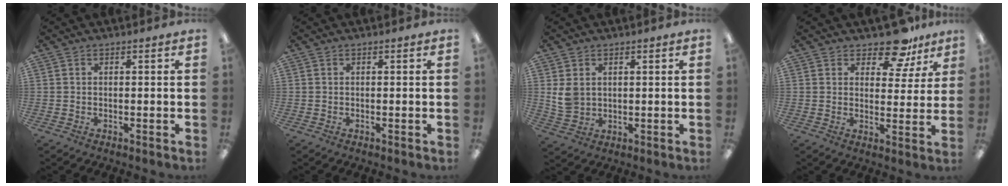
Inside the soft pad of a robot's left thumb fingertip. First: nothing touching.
{"total": 0.0}
{"total": 5.2, "force": [1.6, 4.2, 2.7], "torque": [-0.054, 0.003, 0.033]}
{"total": 10.0, "force": [7.7, 4.4, 4.5], "torque": [-0.058, -0.046, 0.137]}